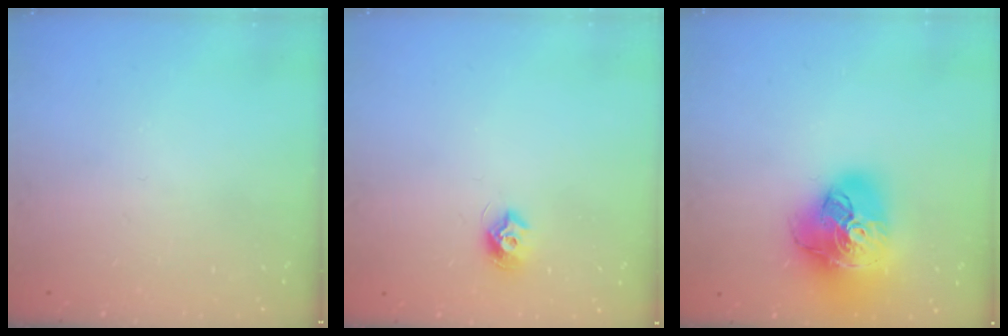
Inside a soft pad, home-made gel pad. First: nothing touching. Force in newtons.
{"total": 7.2, "press": 7.2, "slide": 0.4}
{"total": 23.6, "press": 23.5, "slide": 3.0}